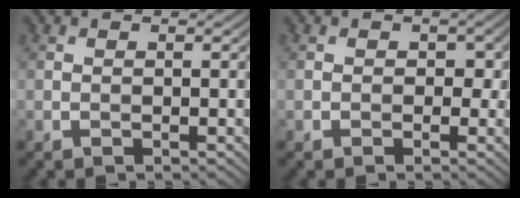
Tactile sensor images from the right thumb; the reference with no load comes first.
{"total": 1.6, "force": [0.0, 1.3, 0.8], "torque": [-0.015, -0.007, -0.002]}